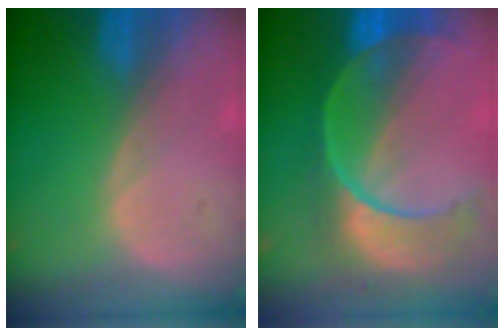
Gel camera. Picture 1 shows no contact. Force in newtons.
{"total": 11.2, "press": 9.4, "slide": 6.1}